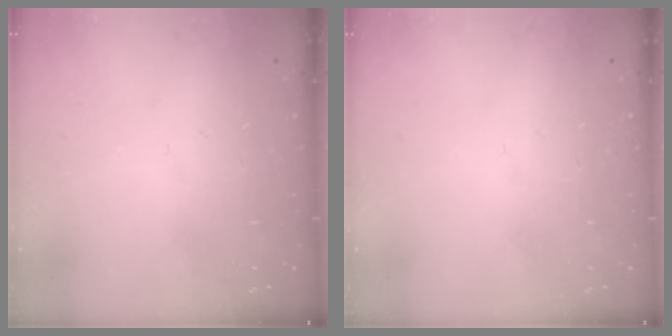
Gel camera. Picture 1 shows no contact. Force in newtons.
{"total": 0.0}